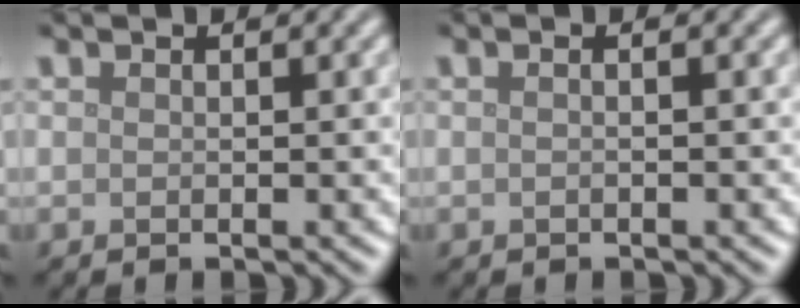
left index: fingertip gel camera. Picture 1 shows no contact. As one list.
[{"total": 1.4, "force": [0.3, 0.7, 1.2], "torque": [-0.007, -0.008, -0.011]}]